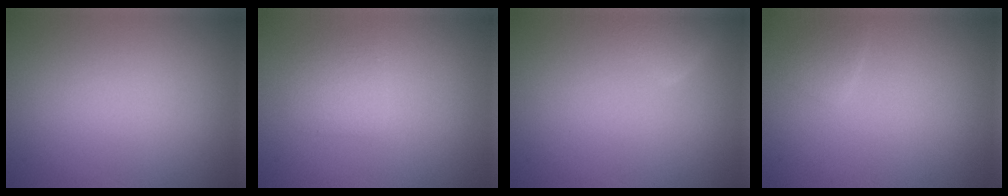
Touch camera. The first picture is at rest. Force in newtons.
{"total": 1.9, "press": 1.9, "slide": 0.1}
{"total": 2.8, "press": 2.8, "slide": 0.4}
{"total": 1.2, "press": 1.2, "slide": 0.1}